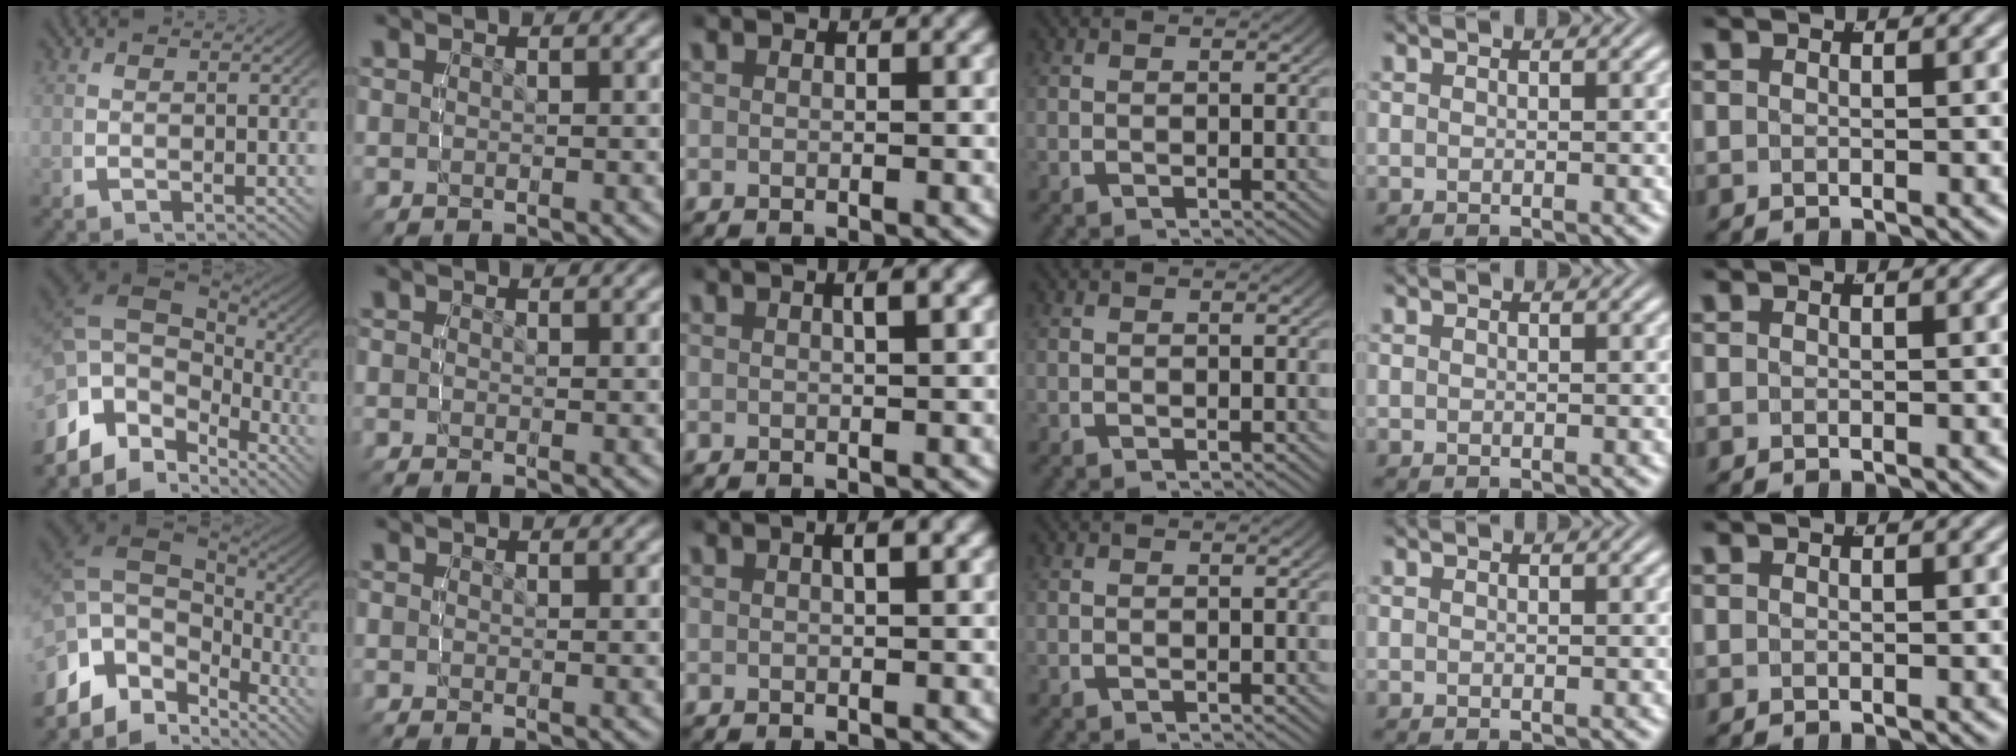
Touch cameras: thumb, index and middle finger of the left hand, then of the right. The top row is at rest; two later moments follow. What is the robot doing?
{"motion": "lift_and_place", "object": "air blower"}